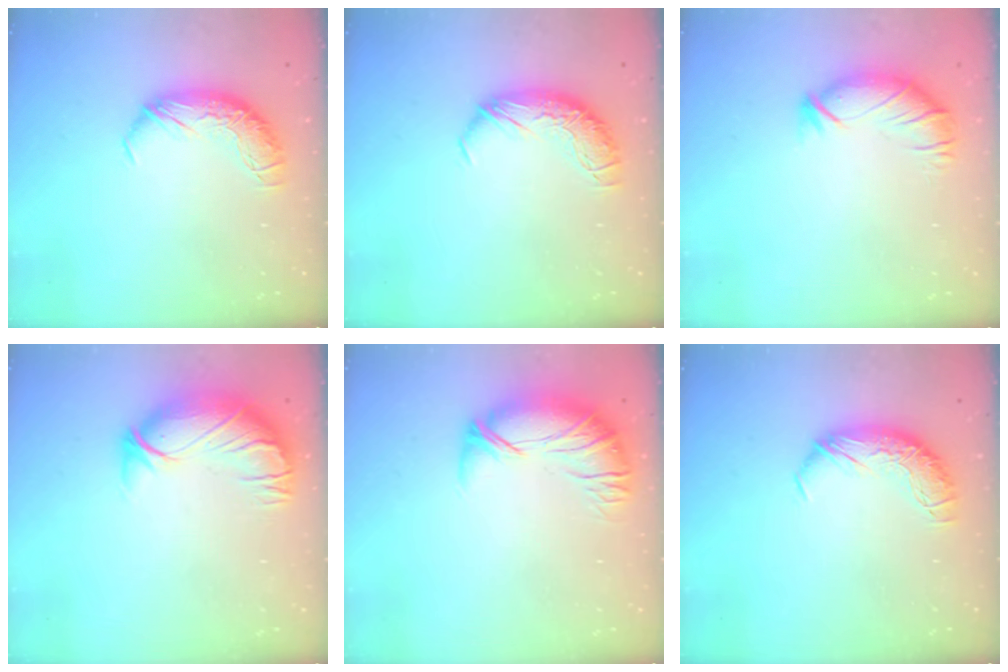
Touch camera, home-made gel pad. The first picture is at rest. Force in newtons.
{"total": 0.0}
{"total": 2.9, "press": 2.3, "slide": 1.7}
{"total": 2.9, "press": 0.3, "slide": 2.9}
{"total": 2.8, "press": 1.7, "slide": 2.3}
{"total": 0.0}